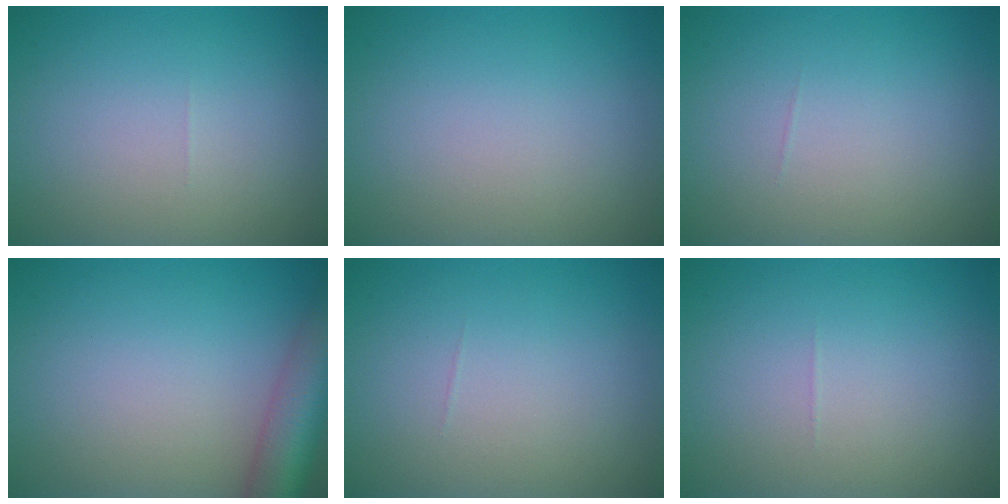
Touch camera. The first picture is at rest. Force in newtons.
{"total": 0.0}
{"total": 0.0}
{"total": 6.9, "press": 6.9, "slide": 0.4}
{"total": 0.0}
{"total": 0.0}